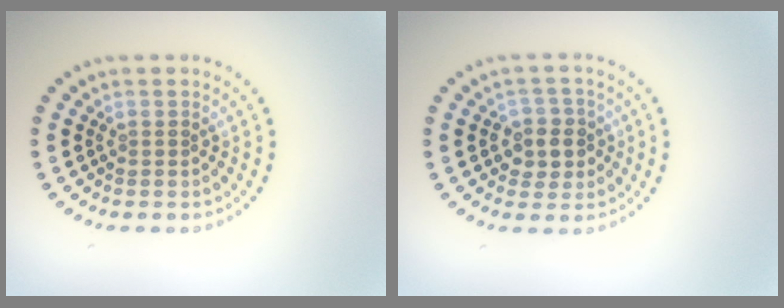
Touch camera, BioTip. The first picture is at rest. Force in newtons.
{"total": 2.9, "press": 2.7, "slide": 0.9}